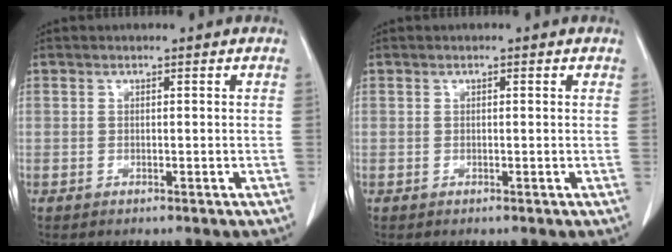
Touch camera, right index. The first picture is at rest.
{"total": 0.5, "force": [0.2, 0.2, 0.4], "torque": [-0.010, 0.002, 0.002]}